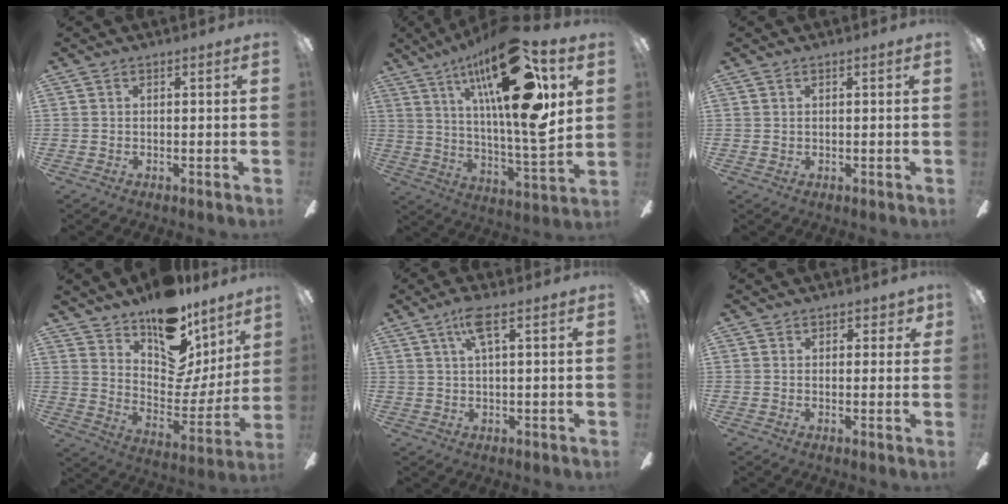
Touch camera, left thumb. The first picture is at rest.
{"total": 27.7, "force": [12.6, 7.6, 23.5], "torque": [-0.408, -0.064, 0.196]}
{"total": 0.7, "force": [0.4, 0.4, 0.4], "torque": [-0.010, 0.004, 0.007]}
{"total": 17.7, "force": [13.2, 8.0, 8.6], "torque": [-0.131, -0.110, 0.235]}
{"total": 6.2, "force": [2.8, 1.3, 5.4], "torque": [-0.106, 0.004, 0.044]}
{"total": 2.5, "force": [1.5, 1.5, 1.3], "torque": [-0.012, 0.000, 0.024]}